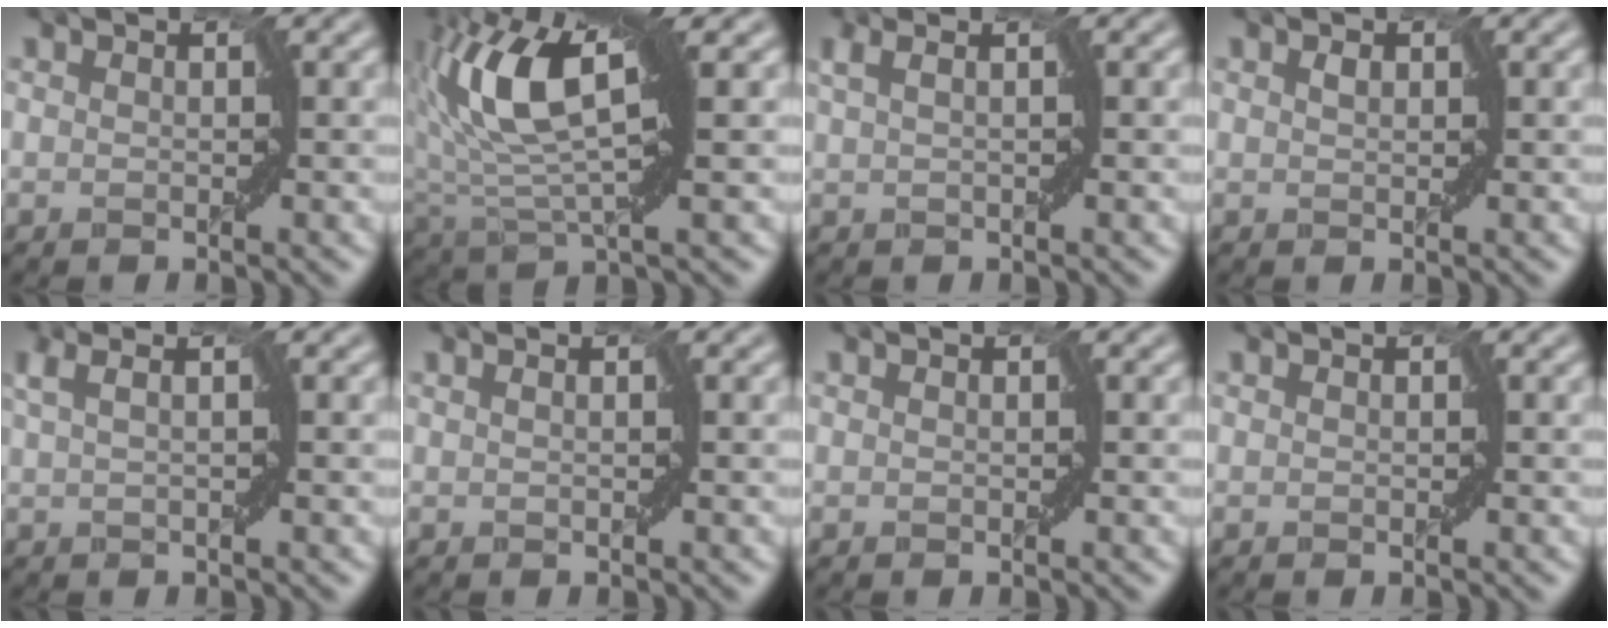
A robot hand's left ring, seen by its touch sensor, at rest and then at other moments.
{"total": 9.9, "force": [2.8, 3.7, 8.8], "torque": [-0.185, 0.013, 0.047]}
{"total": 2.5, "force": [1.2, 0.8, 2.0], "torque": [-0.029, 0.007, 0.006]}
{"total": 0.7, "force": [0.4, 0.4, 0.5], "torque": [-0.011, 0.003, 0.009]}
{"total": 3.0, "force": [1.3, 1.0, 2.5], "torque": [-0.037, 0.011, 0.007]}
{"total": 0.7, "force": [0.4, 0.1, 0.6], "torque": [-0.008, -0.003, 0.002]}
{"total": 0.0}
{"total": 0.0}